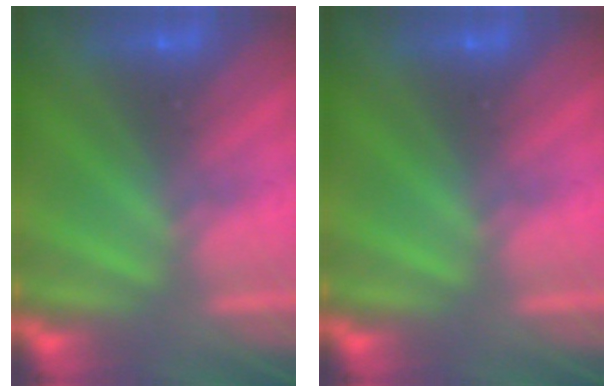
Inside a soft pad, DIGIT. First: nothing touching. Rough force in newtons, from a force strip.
{"total": 0.0}